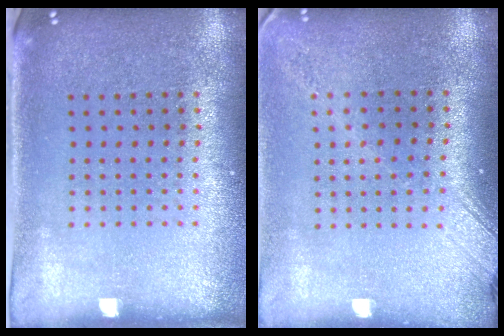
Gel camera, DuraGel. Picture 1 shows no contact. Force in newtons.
{"total": 1.8, "press": 1.4, "slide": 1.2}